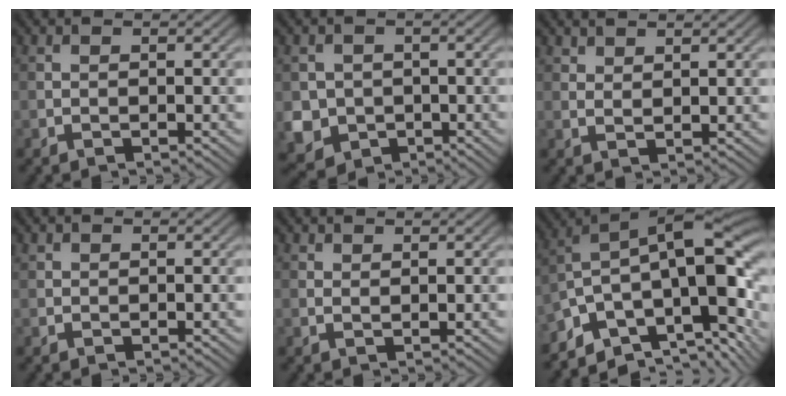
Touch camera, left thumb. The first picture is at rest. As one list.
[{"total": 4.8, "force": [-0.9, 4.5, 1.4], "torque": [-0.043, -0.020, -0.025]}, {"total": 1.6, "force": [1.5, 0.3, 0.5], "torque": [-0.014, -0.004, 0.032]}, {"total": 0.6, "force": [0.4, 0.5, 0.1], "torque": [-0.003, -0.002, 0.008]}, {"total": 0.9, "force": [0.8, 0.1, 0.3], "torque": [-0.010, -0.002, 0.017]}, {"total": 14.8, "force": [-2.1, 8.4, 12.1], "torque": [-0.219, -0.011, -0.030]}]